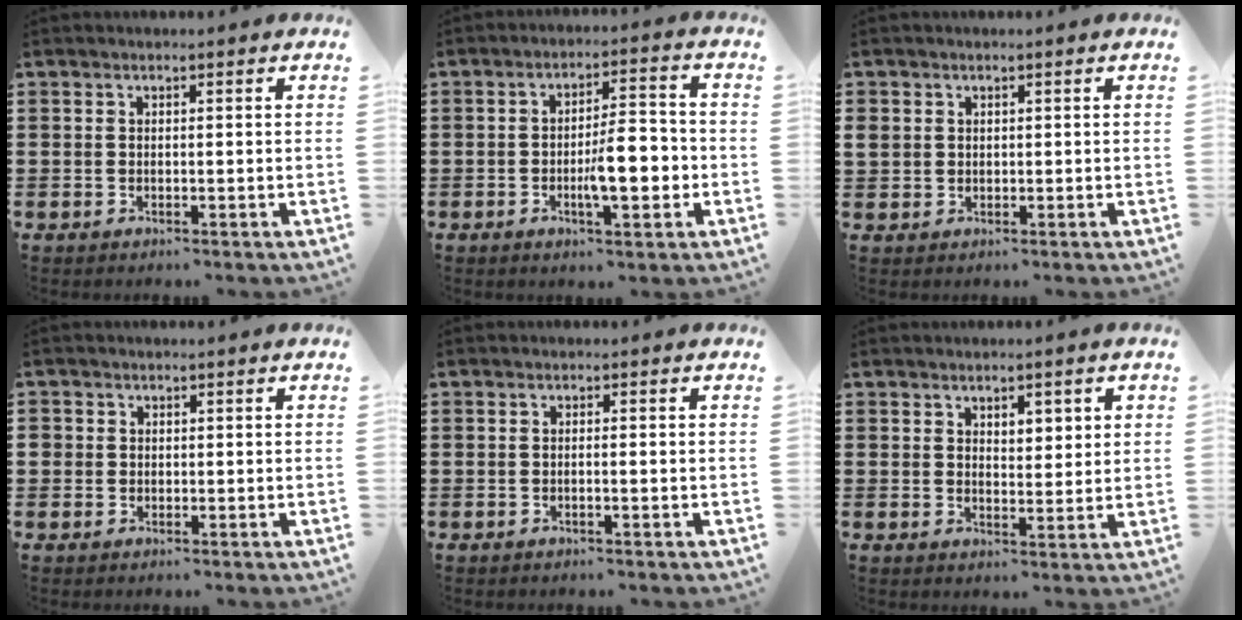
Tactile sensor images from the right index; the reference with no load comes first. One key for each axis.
{"total": 7.7, "fx": -1.8, "fy": 2.5, "fz": 7.1, "tx": -0.108, "ty": -0.002, "tz": -0.033}
{"total": 1.6, "fx": 0.5, "fy": 1.5, "fz": 0.2, "tx": -0.011, "ty": 0.007, "tz": 0.008}
{"total": 1.0, "fx": 0.0, "fy": 1.0, "fz": 0.1, "tx": -0.005, "ty": 0.005, "tz": 0.000}
{"total": 0.8, "fx": -0.5, "fy": -0.2, "fz": 0.6, "tx": -0.010, "ty": -0.003, "tz": -0.009}
{"total": 2.4, "fx": 1.8, "fy": 1.3, "fz": 0.8, "tx": -0.013, "ty": 0.005, "tz": 0.031}